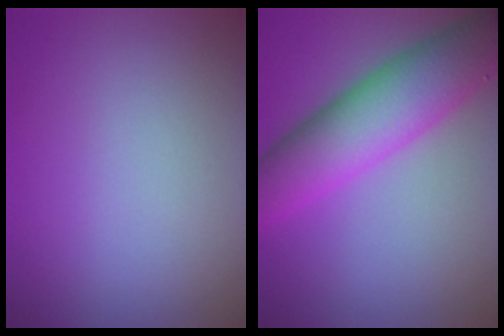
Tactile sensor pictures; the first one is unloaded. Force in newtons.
{"total": 8.0, "press": 8.0, "slide": 0.1}